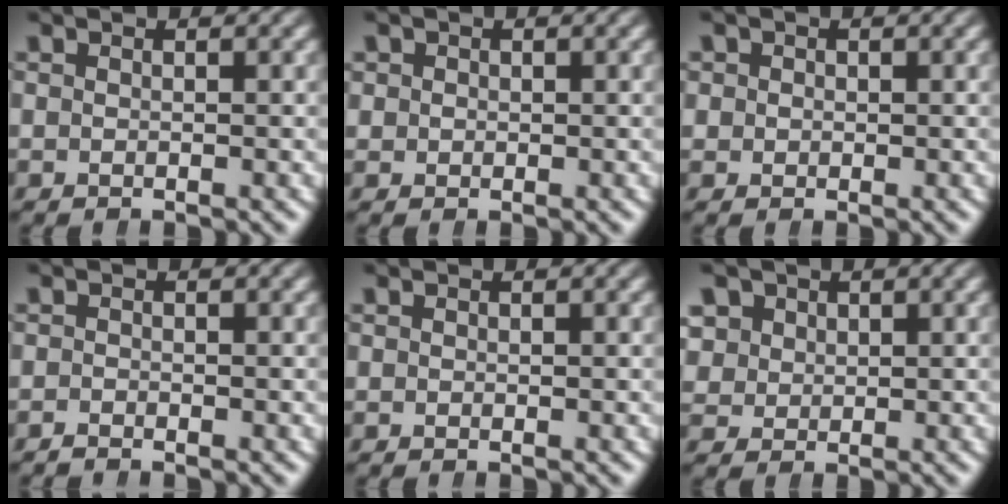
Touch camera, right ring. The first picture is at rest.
{"total": 1.1, "force": [0.4, 1.0, 0.2], "torque": [-0.004, -0.008, 0.014]}
{"total": 1.4, "force": [0.2, 1.3, 0.3], "torque": [-0.006, -0.007, 0.010]}
{"total": 1.1, "force": [-1.0, -0.3, -0.2], "torque": [0.011, -0.008, -0.017]}
{"total": 0.0}
{"total": 4.1, "force": [1.7, 3.4, 1.6], "torque": [-0.040, -0.010, 0.040]}